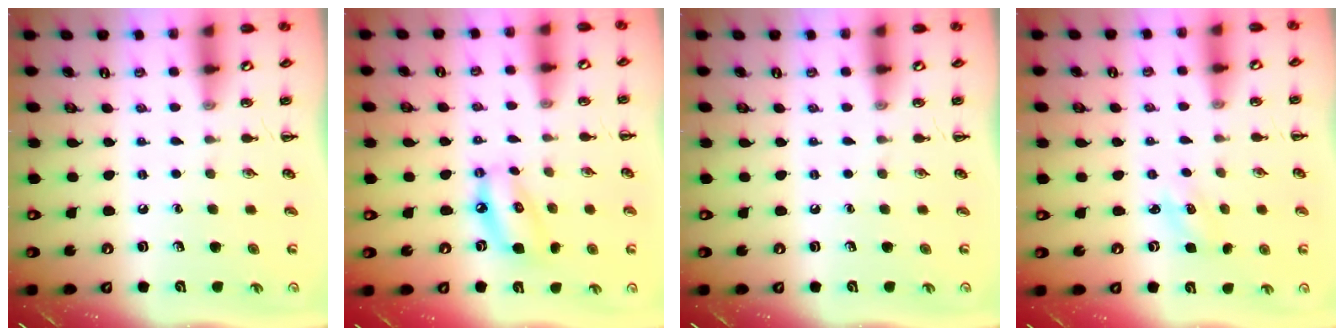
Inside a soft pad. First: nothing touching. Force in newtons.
{"total": 9.8, "press": 9.4, "slide": 2.4}
{"total": 0.0}
{"total": 1.6, "press": 1.5, "slide": 0.5}